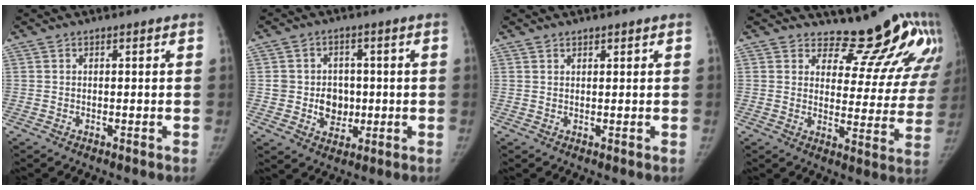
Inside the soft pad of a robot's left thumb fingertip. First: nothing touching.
{"total": 7.1, "force": [-0.5, 6.1, 3.6], "torque": [-0.018, 0.007, -0.003]}
{"total": 0.9, "force": [0.8, 0.4, 0.1], "torque": [0.007, -0.005, 0.009]}
{"total": 14.7, "force": [13.1, 4.9, 4.5], "torque": [-0.006, -0.126, 0.149]}